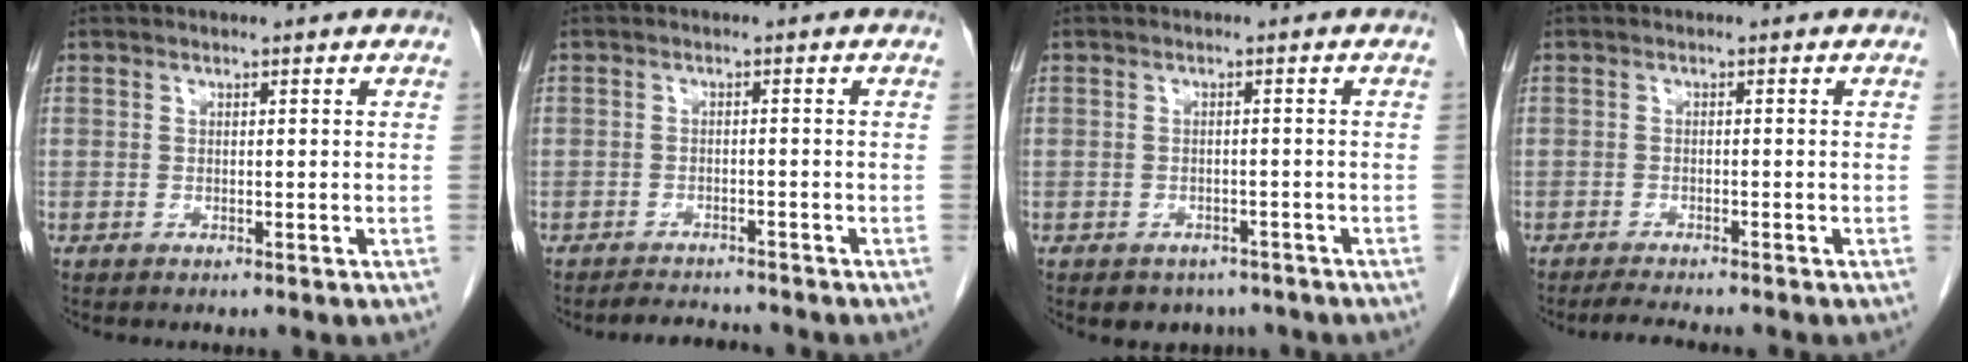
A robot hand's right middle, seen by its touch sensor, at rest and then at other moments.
{"total": 3.3, "force": [-3.2, 0.8, 0.3], "torque": [-0.007, -0.009, -0.051]}
{"total": 4.2, "force": [-3.2, 2.7, 0.5], "torque": [0.000, 0.008, -0.039]}
{"total": 3.9, "force": [-3.5, 0.2, 1.7], "torque": [-0.030, -0.012, -0.053]}